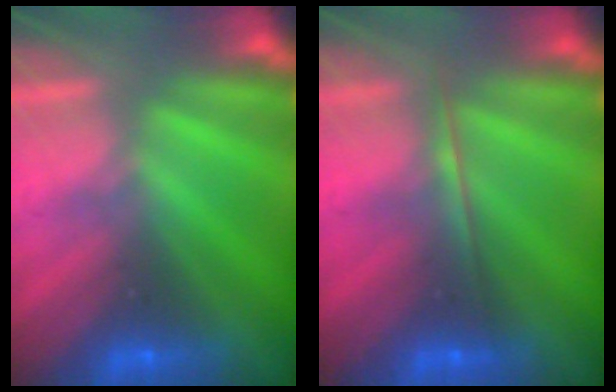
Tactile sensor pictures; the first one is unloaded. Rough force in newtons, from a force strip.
{"total": 1.7}